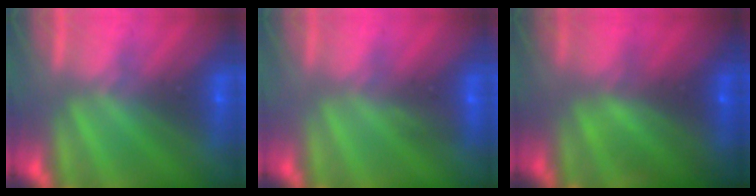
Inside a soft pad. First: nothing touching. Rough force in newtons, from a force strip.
{"total": 2.9}
{"total": 7.3}